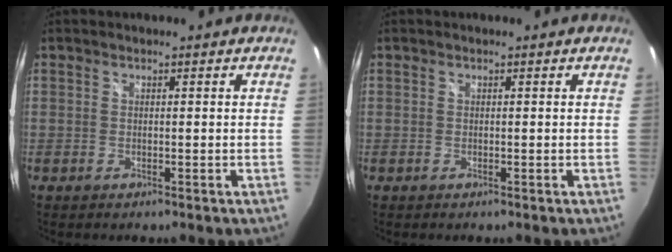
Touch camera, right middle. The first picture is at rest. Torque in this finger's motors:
{"motor_torque": [0.00, 0.00, 0.00, 0.00]}